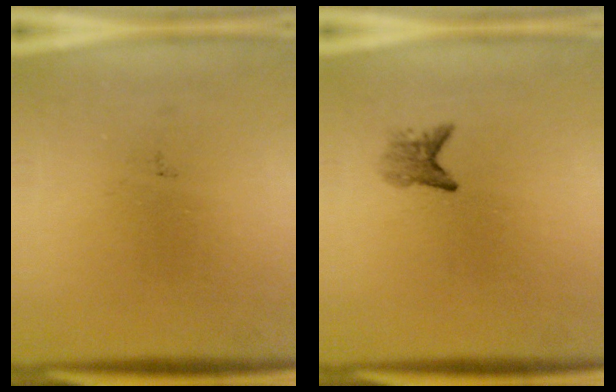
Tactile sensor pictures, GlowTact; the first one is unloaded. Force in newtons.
{"total": 2.0}